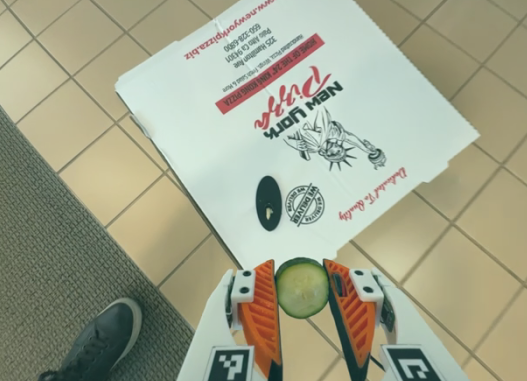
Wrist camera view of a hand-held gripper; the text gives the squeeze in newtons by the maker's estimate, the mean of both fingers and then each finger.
{"total": 7.6, "left": 7.4, "right": 7.9}